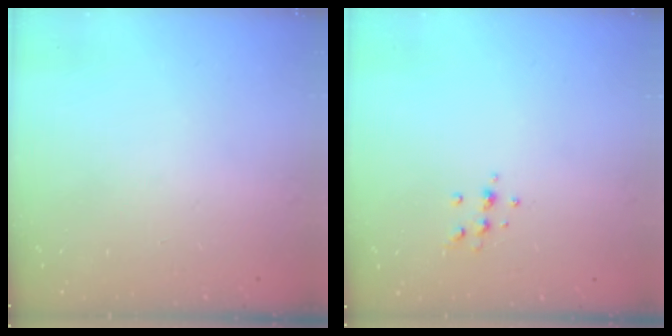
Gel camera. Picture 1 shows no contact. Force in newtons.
{"total": 6.2, "press": 6.1, "slide": 0.8}